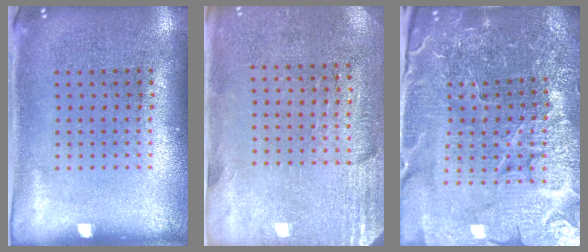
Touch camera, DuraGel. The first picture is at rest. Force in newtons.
{"total": 2.7, "press": 2.4, "slide": 1.4}
{"total": 5.4, "press": 5.1, "slide": 1.8}